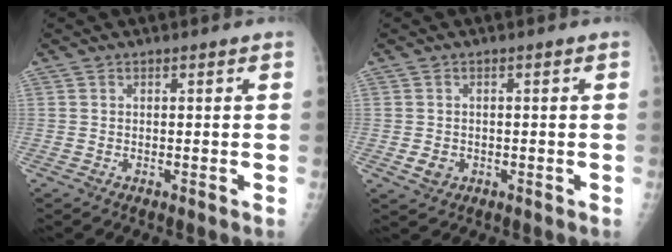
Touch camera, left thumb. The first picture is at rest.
{"total": 2.5, "force": [-0.5, 2.1, 1.2], "torque": [-0.014, 0.001, -0.003]}